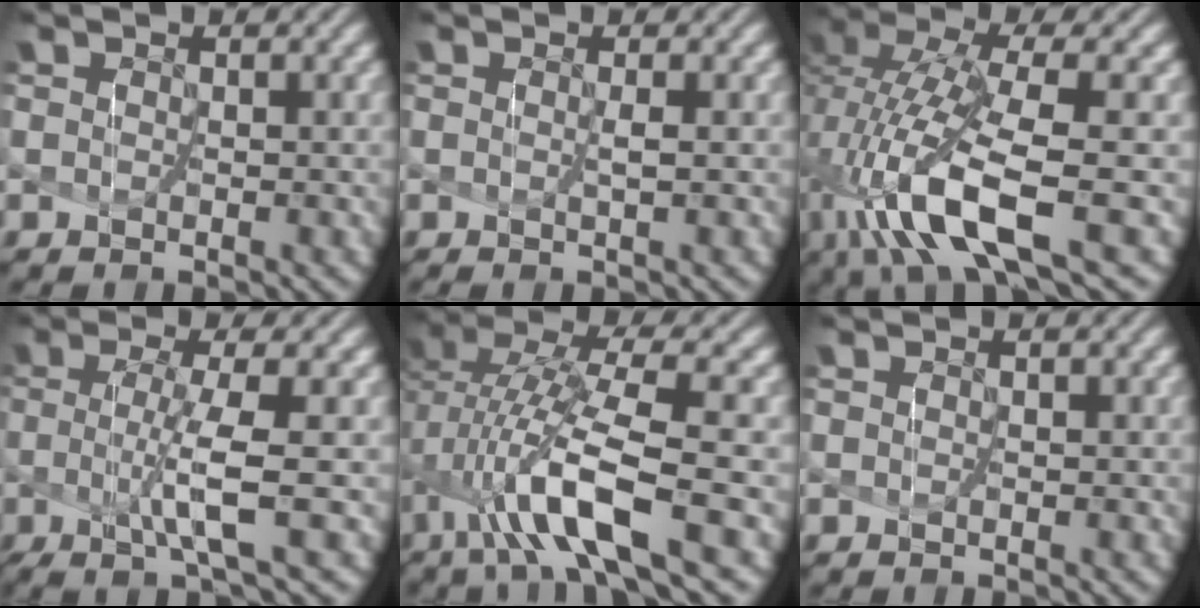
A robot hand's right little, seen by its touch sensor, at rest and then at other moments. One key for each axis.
{"total": 0.8, "fx": -0.1, "fy": -0.3, "fz": 0.7, "tx": -0.021, "ty": -0.002, "tz": 0.008}
{"total": 8.8, "fx": -2.8, "fy": 2.0, "fz": 8.1, "tx": -0.170, "ty": -0.003, "tz": -0.047}
{"total": 4.7, "fx": -1.5, "fy": -0.3, "fz": 4.4, "tx": -0.094, "ty": -0.011, "tz": -0.017}
{"total": 7.8, "fx": -2.4, "fy": 1.2, "fz": 7.3, "tx": -0.139, "ty": 0.006, "tz": -0.038}
{"total": 0.0}